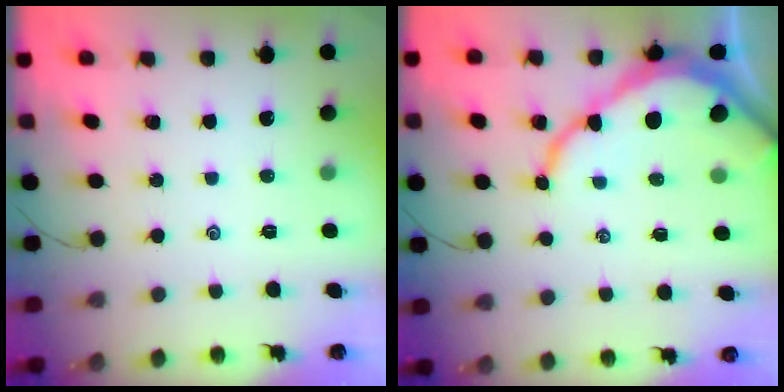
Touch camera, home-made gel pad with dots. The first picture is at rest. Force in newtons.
{"total": 10.7, "press": 10.6, "slide": 1.3}